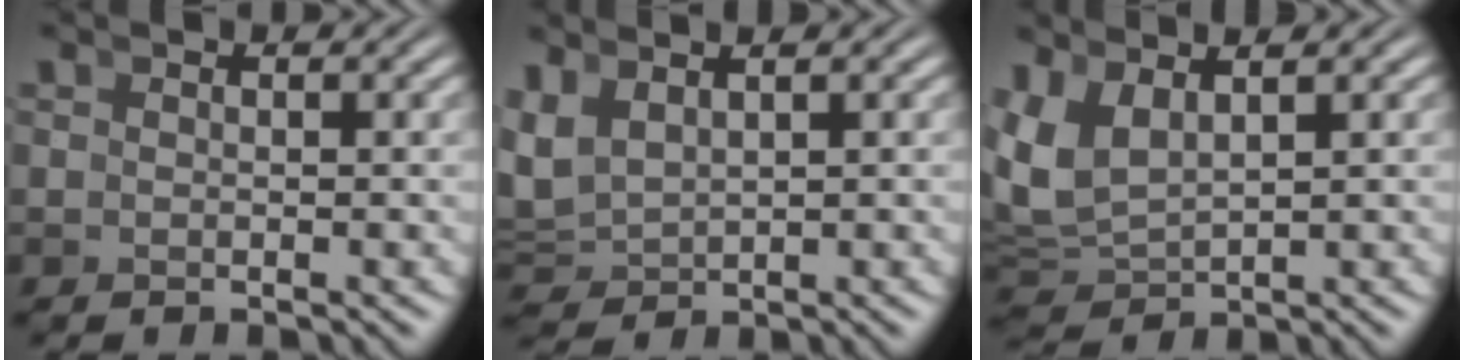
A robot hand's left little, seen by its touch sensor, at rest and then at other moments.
{"total": 4.2, "force": [0.9, 3.5, 2.1], "torque": [-0.075, -0.013, 0.028]}
{"total": 6.9, "force": [0.9, 5.7, 3.7], "torque": [-0.121, -0.017, 0.027]}